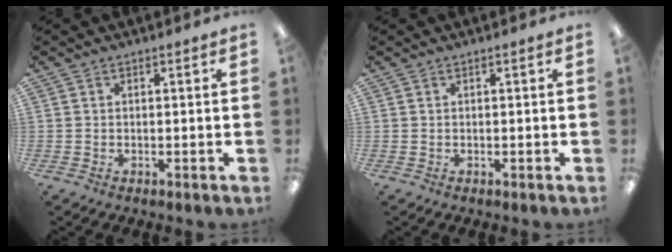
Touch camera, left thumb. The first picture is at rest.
{"total": 0.0}